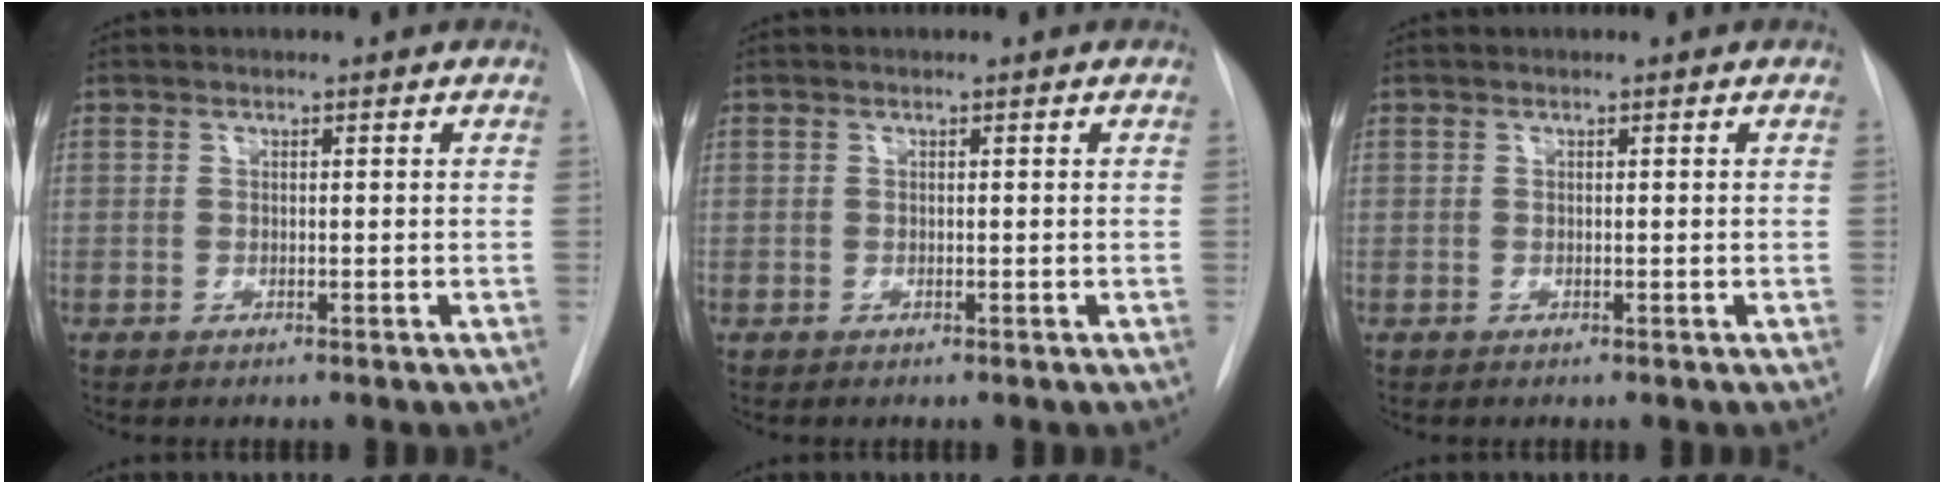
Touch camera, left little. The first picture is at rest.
{"total": 0.0}
{"total": 0.0}